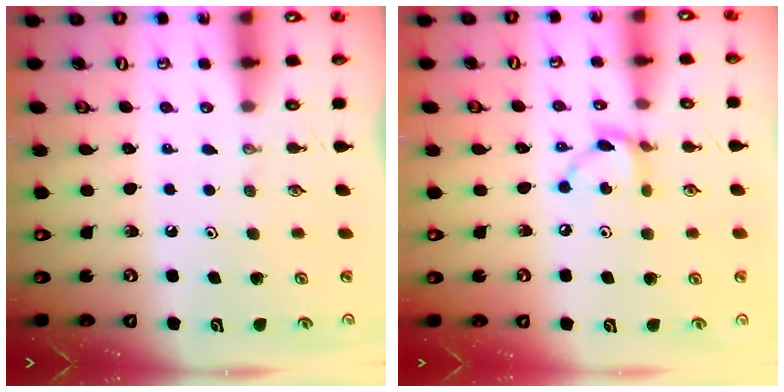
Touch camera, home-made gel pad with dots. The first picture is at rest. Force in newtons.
{"total": 8.1, "press": 8.0, "slide": 0.2}